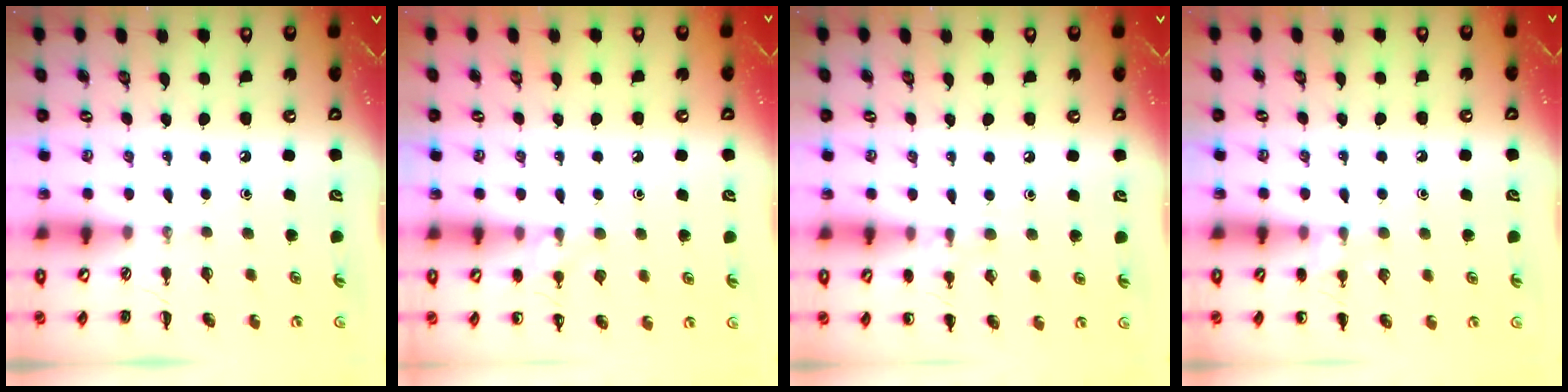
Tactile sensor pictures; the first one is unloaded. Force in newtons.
{"total": 6.6, "press": 6.3, "slide": 2.0}
{"total": 5.9, "press": 5.7, "slide": 1.7}
{"total": 6.3, "press": 6.1, "slide": 1.6}